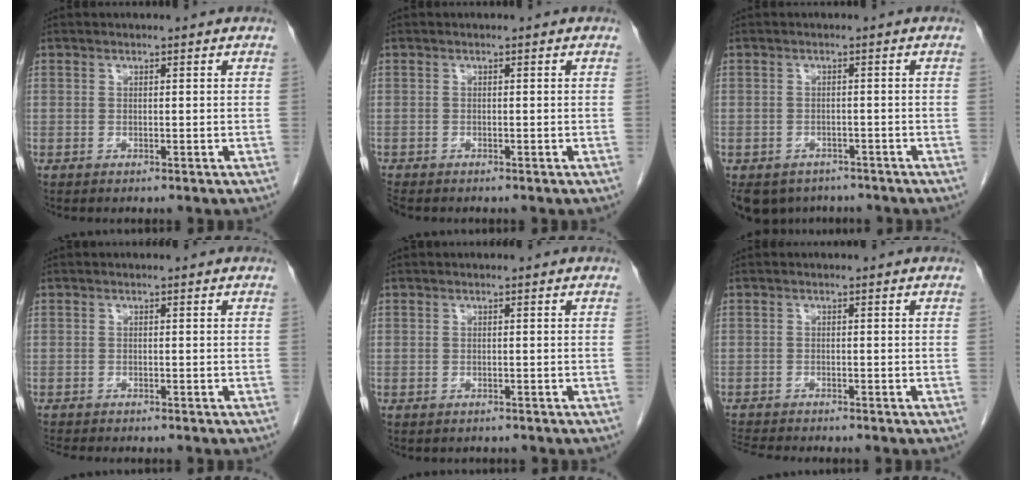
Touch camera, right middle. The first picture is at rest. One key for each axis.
{"total": 1.3, "fx": -1.2, "fy": 0.4, "fz": 0.4, "tx": -0.014, "ty": -0.005, "tz": -0.022}
{"total": 8.7, "fx": -6.7, "fy": 5.2, "fz": 1.9, "tx": -0.043, "ty": -0.006, "tz": -0.085}
{"total": 3.6, "fx": -3.2, "fy": 0.5, "fz": 1.4, "tx": -0.025, "ty": -0.010, "tz": -0.048}
{"total": 1.1, "fx": -1.0, "fy": 0.5, "fz": 0.1, "tx": -0.012, "ty": -0.002, "tz": -0.013}
{"total": 4.9, "fx": -4.6, "fy": 0.1, "fz": 1.5, "tx": -0.029, "ty": -0.016, "tz": -0.077}